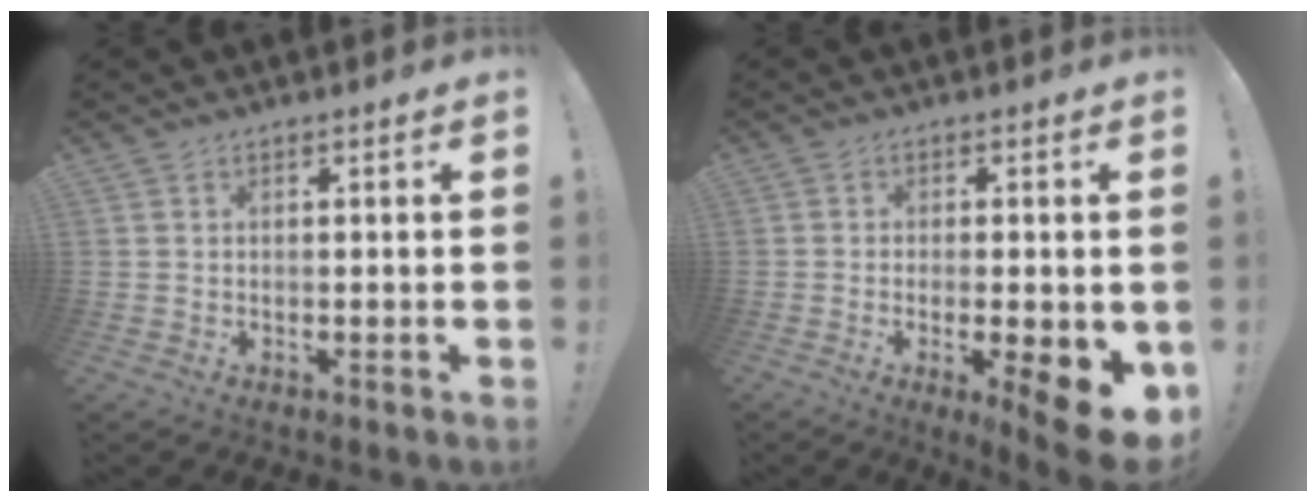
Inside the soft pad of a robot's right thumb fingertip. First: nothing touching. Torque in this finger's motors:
{"motor_torque": [0.39, 0.44, 0.69, 0.20, 0.07]}